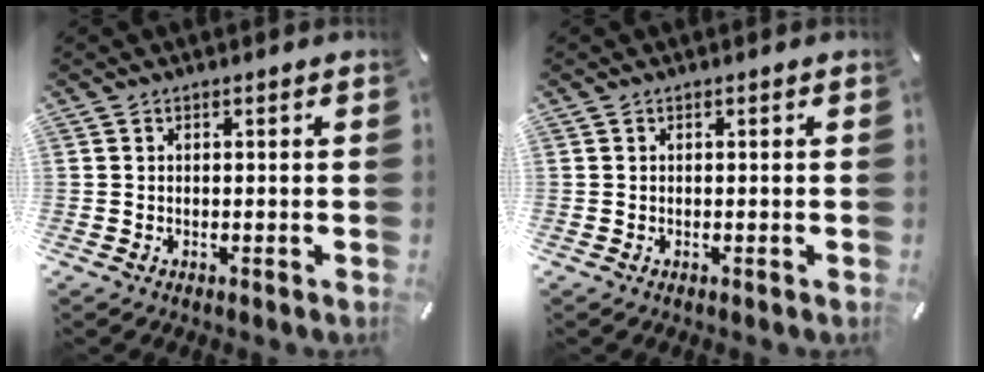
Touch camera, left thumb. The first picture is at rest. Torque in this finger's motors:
{"motor_torque": [0.00, 0.01, 0.00, 0.00, 0.00]}